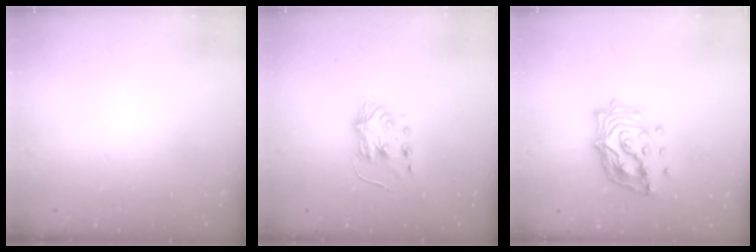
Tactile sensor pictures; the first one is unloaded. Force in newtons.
{"total": 5.2, "press": 5.1, "slide": 0.7}
{"total": 18.2, "press": 18.0, "slide": 2.7}